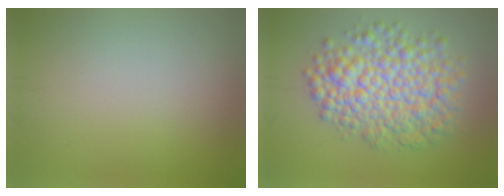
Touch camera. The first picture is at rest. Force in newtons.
{"total": 7.9, "press": 7.9, "slide": 0.2}